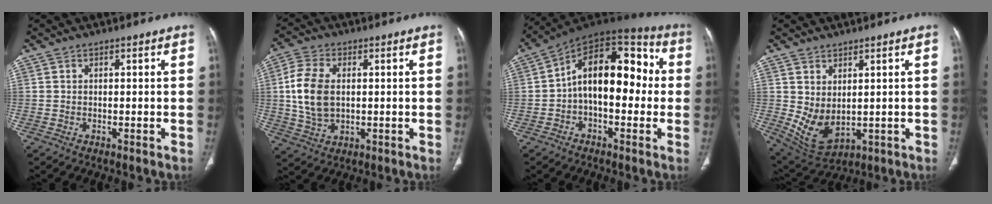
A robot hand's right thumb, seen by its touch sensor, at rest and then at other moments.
{"total": 10.4, "force": [0.8, 6.7, 7.9], "torque": [-0.167, 0.004, 0.021]}
{"total": 17.2, "force": [0.1, 9.5, 14.3], "torque": [-0.186, 0.053, -0.011]}
{"total": 7.8, "force": [0.7, 4.7, 6.2], "torque": [-0.104, -0.016, 0.041]}